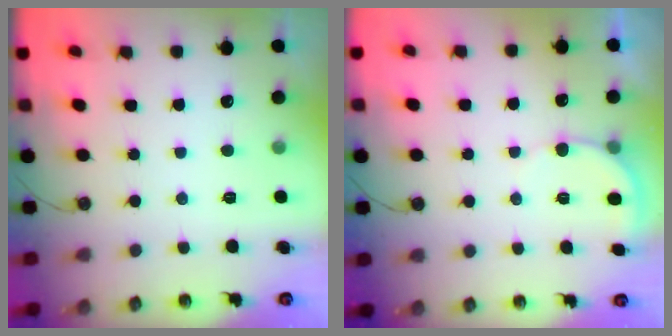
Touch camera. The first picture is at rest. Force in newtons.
{"total": 5.2, "press": 5.1, "slide": 1.0}